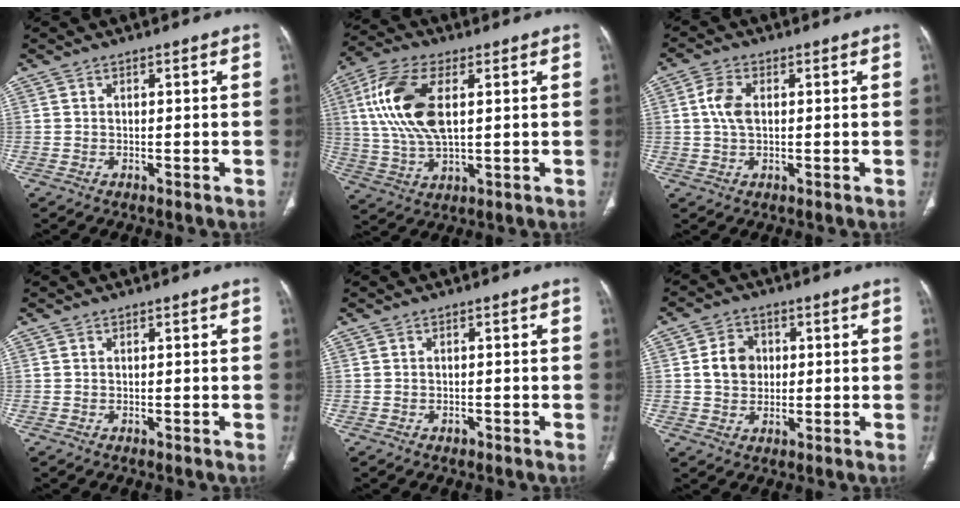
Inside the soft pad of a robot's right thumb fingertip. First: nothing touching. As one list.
[{"total": 15.1, "force": [3.2, 7.3, 12.8], "torque": [-0.275, 0.001, 0.064]}, {"total": 4.9, "force": [0.7, 2.9, 3.9], "torque": [-0.090, 0.005, 0.012]}, {"total": 0.0}, {"total": 0.8, "force": [-0.5, 0.5, 0.3], "torque": [-0.005, 0.001, -0.009]}, {"total": 6.5, "force": [0.8, 5.4, 3.5], "torque": [-0.040, 0.003, 0.012]}]